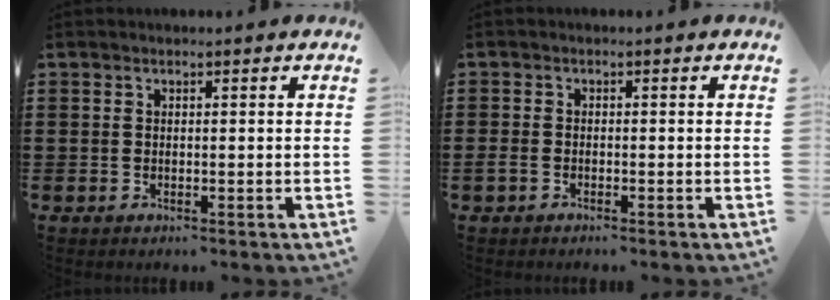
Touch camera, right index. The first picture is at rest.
{"total": 1.2, "force": [-1.0, 0.6, 0.5], "torque": [-0.012, 0.000, -0.019]}